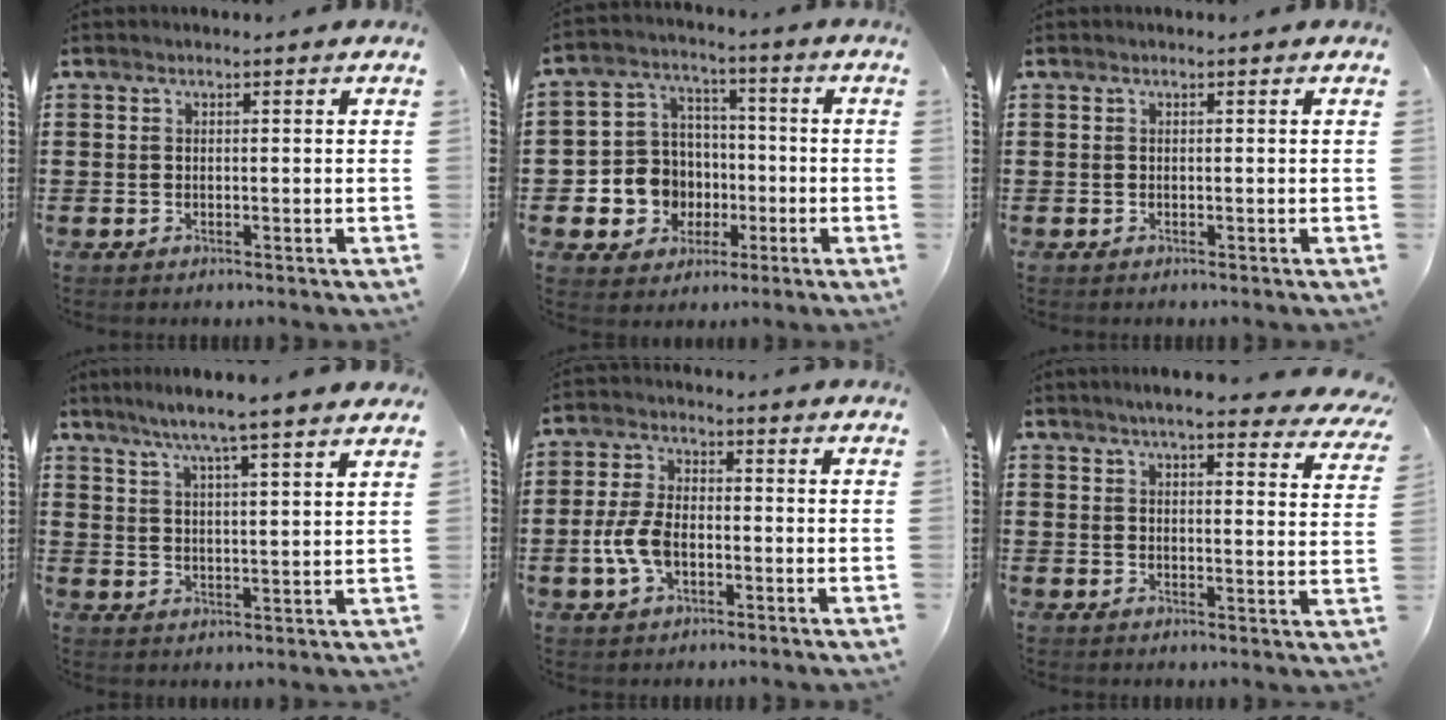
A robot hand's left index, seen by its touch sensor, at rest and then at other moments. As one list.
[{"total": 8.6, "force": [-1.6, 8.2, 2.1], "torque": [-0.086, 0.008, -0.023]}, {"total": 0.0}, {"total": 5.9, "force": [5.0, -0.7, 3.1], "torque": [-0.077, -0.023, 0.084]}, {"total": 6.5, "force": [-1.6, 3.6, 5.2], "torque": [-0.131, -0.005, -0.037]}, {"total": 5.8, "force": [5.2, 0.2, 2.8], "torque": [-0.061, -0.015, 0.090]}]